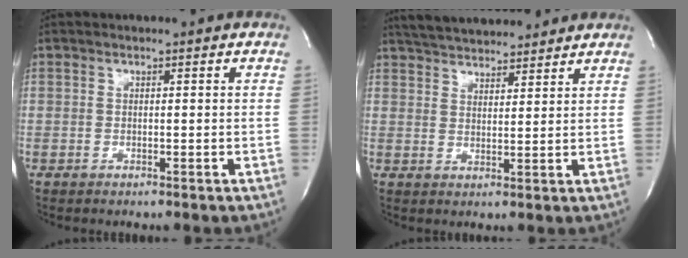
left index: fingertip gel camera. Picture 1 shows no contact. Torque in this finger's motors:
{"motor_torque": [0.16, -0.26, 0.33, 0.12]}